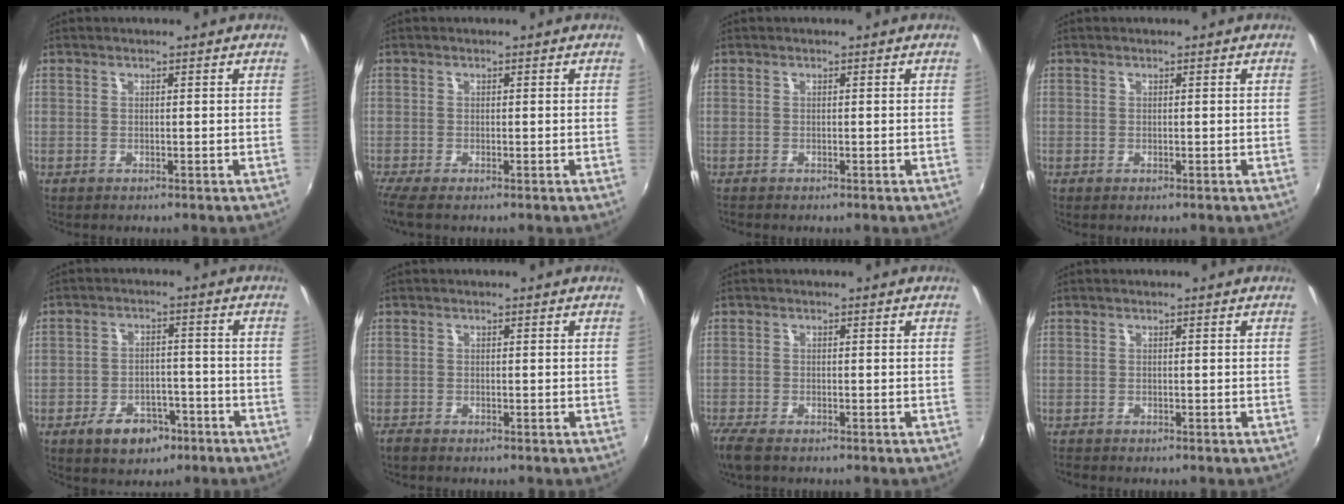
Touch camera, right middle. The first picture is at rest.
{"total": 2.2, "force": [-1.4, -0.1, 1.8], "torque": [-0.042, -0.008, -0.030]}
{"total": 0.0}
{"total": 0.0}
{"total": 7.8, "force": [-4.7, 4.6, 4.0], "torque": [-0.090, 0.011, -0.061]}
{"total": 1.1, "force": [-1.0, 0.2, 0.5], "torque": [-0.011, -0.004, -0.020]}
{"total": 4.3, "force": [-3.3, 1.1, 2.5], "torque": [-0.064, -0.018, -0.067]}
{"total": 0.8, "force": [-0.7, 0.1, 0.2], "torque": [-0.006, -0.004, -0.015]}